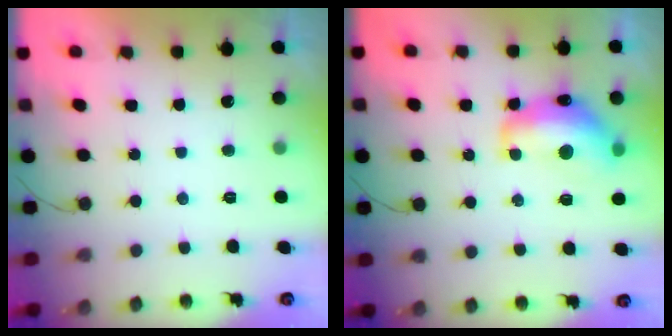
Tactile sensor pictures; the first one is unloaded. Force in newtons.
{"total": 14.5, "press": 14.4, "slide": 1.1}